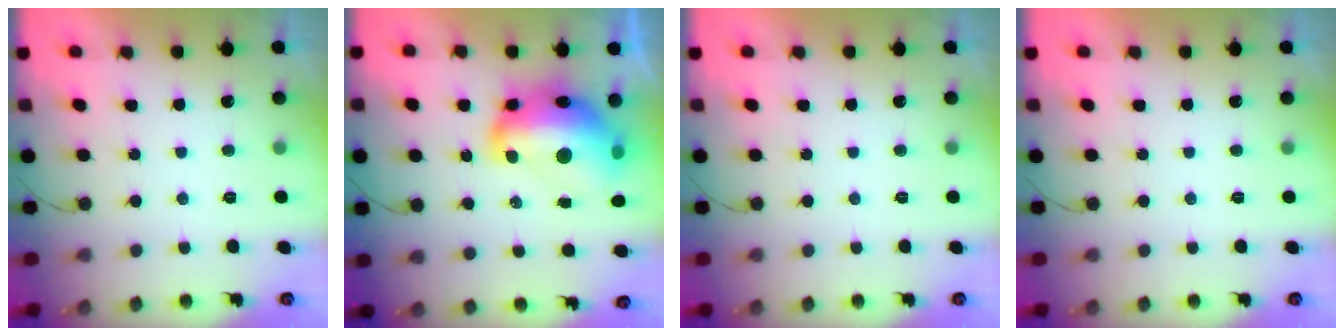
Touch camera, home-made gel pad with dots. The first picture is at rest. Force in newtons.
{"total": 21.7, "press": 21.7, "slide": 1.5}
{"total": 0.0}
{"total": 0.0}